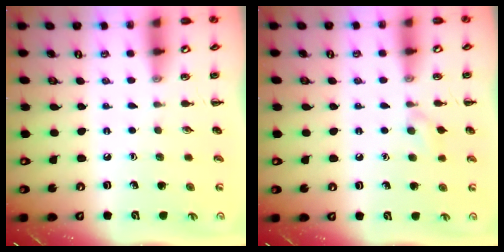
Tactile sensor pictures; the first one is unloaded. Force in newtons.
{"total": 5.5, "press": 5.1, "slide": 2.1}